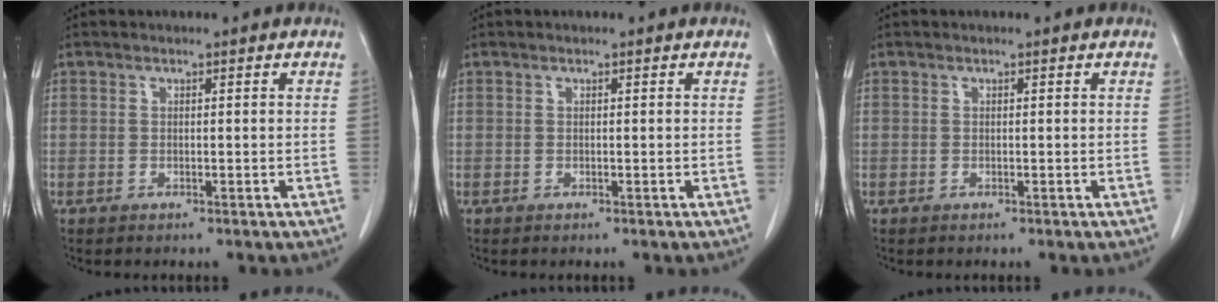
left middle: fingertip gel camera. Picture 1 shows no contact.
{"total": 0.0}
{"total": 0.0}